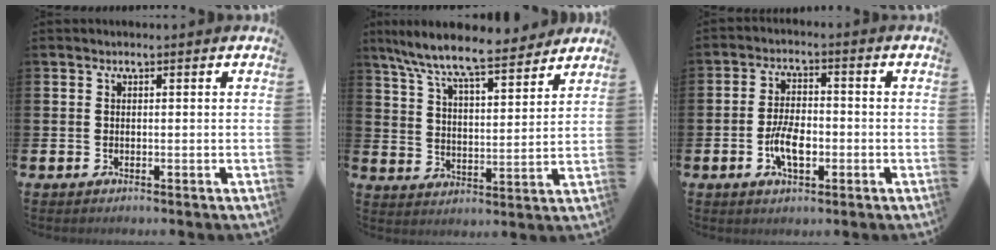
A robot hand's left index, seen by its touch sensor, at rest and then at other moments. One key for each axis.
{"total": 9.0, "fx": 8.3, "fy": 1.1, "fz": 3.4, "tx": -0.103, "ty": -0.054, "tz": 0.143}
{"total": 5.3, "fx": -1.5, "fy": 2.7, "fz": 4.3, "tx": -0.070, "ty": 0.001, "tz": -0.030}